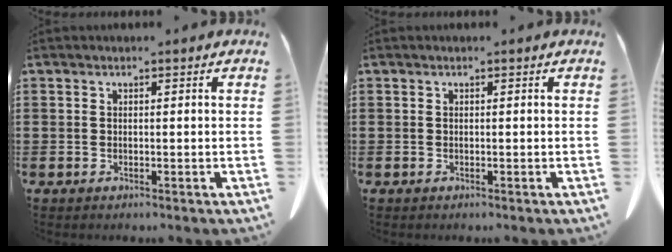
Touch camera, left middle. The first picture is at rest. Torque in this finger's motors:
{"motor_torque": [0.00, 0.00, 0.00, 0.00]}